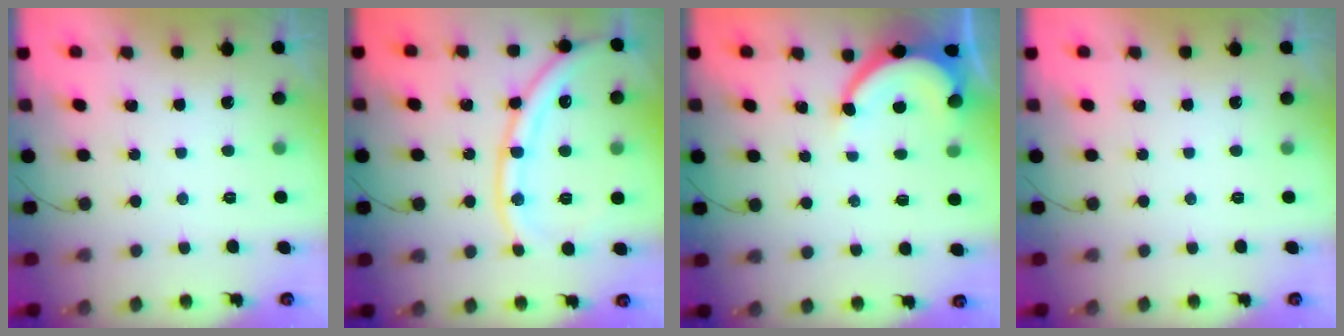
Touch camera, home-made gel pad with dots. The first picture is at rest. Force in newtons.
{"total": 15.9, "press": 15.8, "slide": 2.0}
{"total": 7.5, "press": 7.4, "slide": 1.1}
{"total": 0.0}